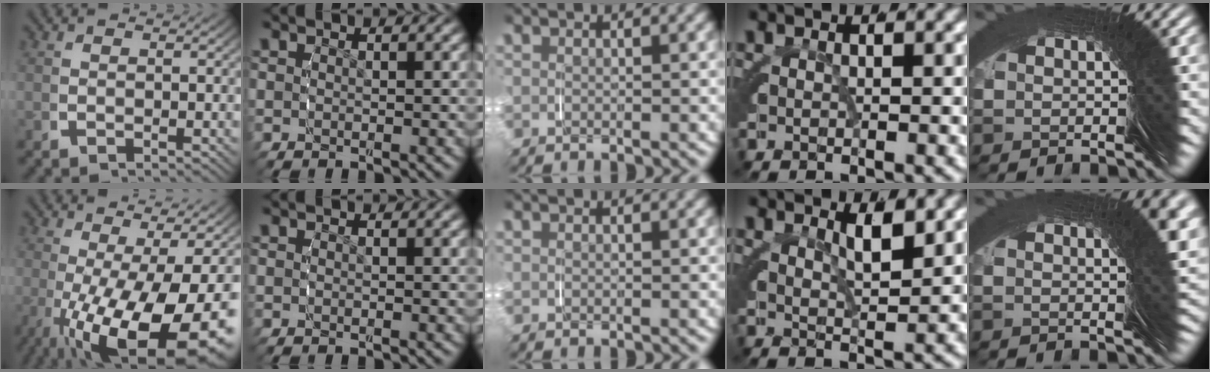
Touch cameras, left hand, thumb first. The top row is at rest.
{"thumb": {"total": 18.2, "force": [-4.1, 9.8, 14.8], "torque": [-0.243, -0.041, -0.024]}, "ring": {"total": 1.4, "force": [0.9, -0.6, 0.8], "torque": [-0.007, -0.001, 0.017]}, "little": {"total": 2.1, "force": [0.0, -2.1, -0.2], "torque": [0.020, 0.022, -0.003]}}